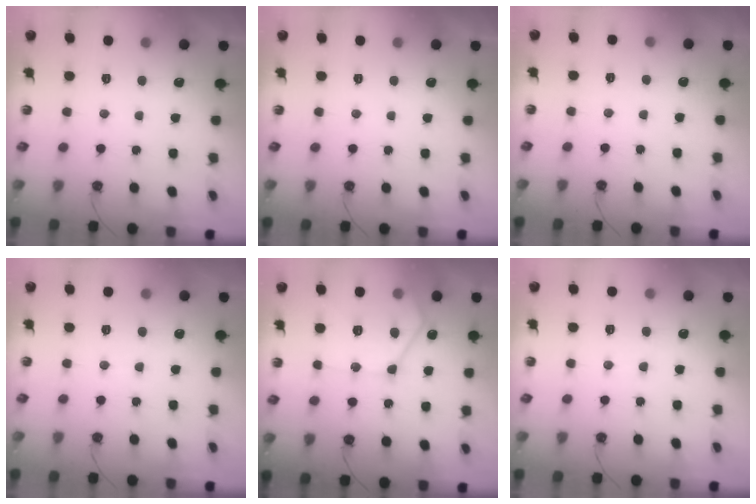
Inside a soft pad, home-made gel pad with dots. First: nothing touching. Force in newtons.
{"total": 0.0}
{"total": 2.4, "press": 2.4, "slide": 0.4}
{"total": 6.7, "press": 6.7, "slide": 0.7}
{"total": 16.9, "press": 16.8, "slide": 1.6}
{"total": 7.3, "press": 7.3, "slide": 0.5}